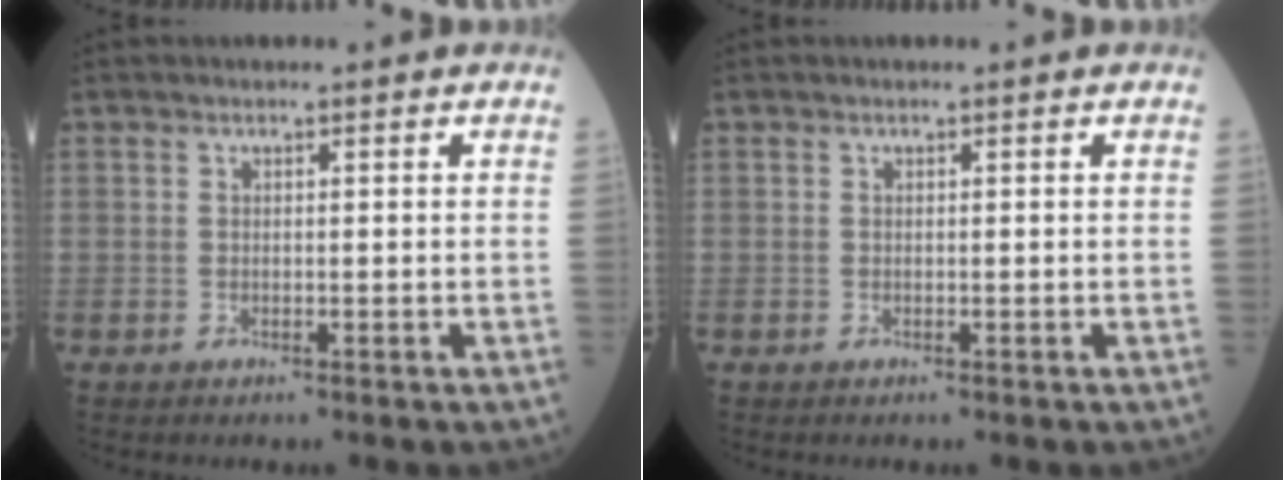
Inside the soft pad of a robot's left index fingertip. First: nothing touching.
{"total": 0.0}